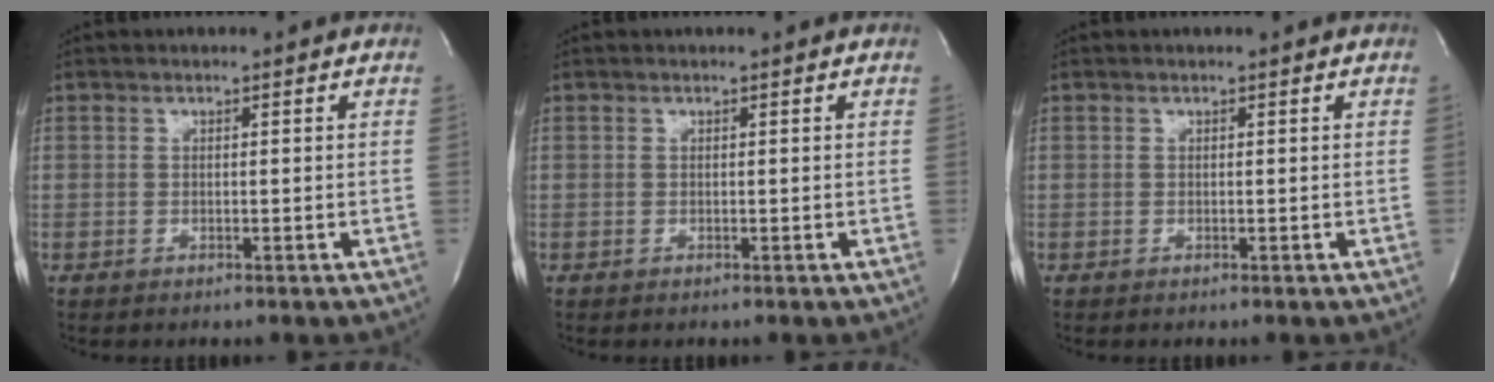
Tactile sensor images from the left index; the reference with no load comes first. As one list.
[{"total": 0.0}, {"total": 0.0}]